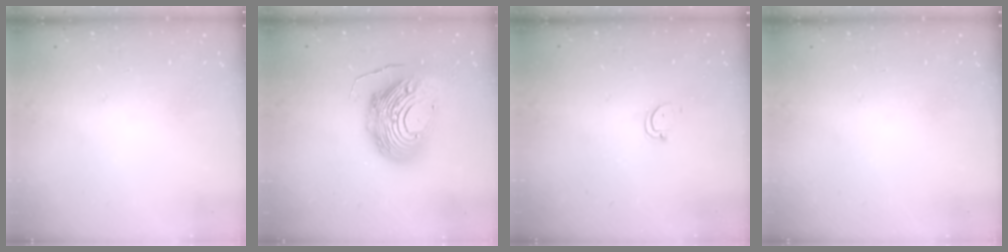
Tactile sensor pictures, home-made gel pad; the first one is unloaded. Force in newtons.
{"total": 18.1, "press": 18.0, "slide": 1.6}
{"total": 2.9, "press": 2.9, "slide": 0.2}
{"total": 0.0}